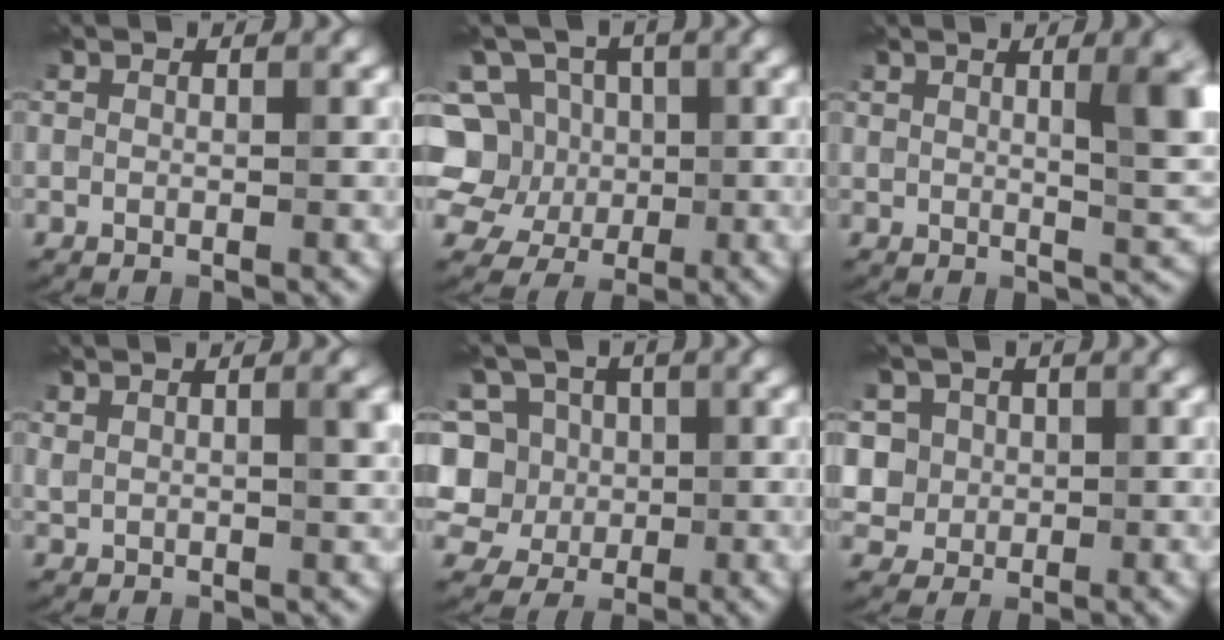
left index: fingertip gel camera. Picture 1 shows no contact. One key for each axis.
{"total": 7.7, "fx": 1.5, "fy": 6.7, "fz": 3.5, "tx": -0.083, "ty": 0.031, "tz": 0.004}
{"total": 3.8, "fx": 1.2, "fy": 0.8, "fz": 3.5, "tx": -0.052, "ty": -0.003, "tz": 0.031}
{"total": 2.0, "fx": 1.0, "fy": 0.8, "fz": 1.6, "tx": -0.036, "ty": 0.000, "tz": 0.033}
{"total": 11.3, "fx": 3.9, "fy": 9.1, "fz": 5.5, "tx": -0.137, "ty": 0.055, "tz": 0.057}
{"total": 11.5, "fx": 5.6, "fy": 8.6, "fz": 5.3, "tx": -0.128, "ty": 0.036, "tz": 0.087}